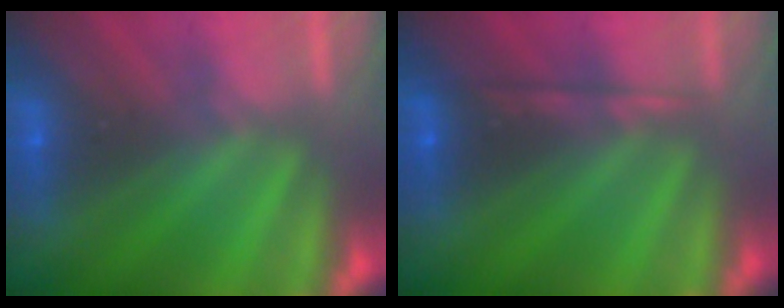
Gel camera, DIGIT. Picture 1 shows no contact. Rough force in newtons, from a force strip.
{"total": 2.1}